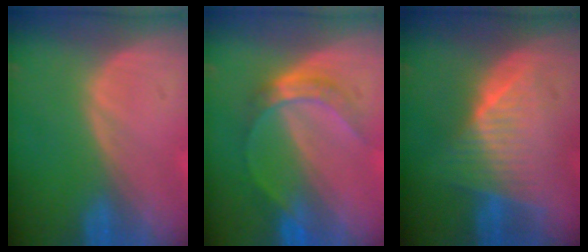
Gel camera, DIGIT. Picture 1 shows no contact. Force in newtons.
{"total": 5.0, "press": 4.9, "slide": 1.2}
{"total": 7.9, "press": 7.0, "slide": 3.6}